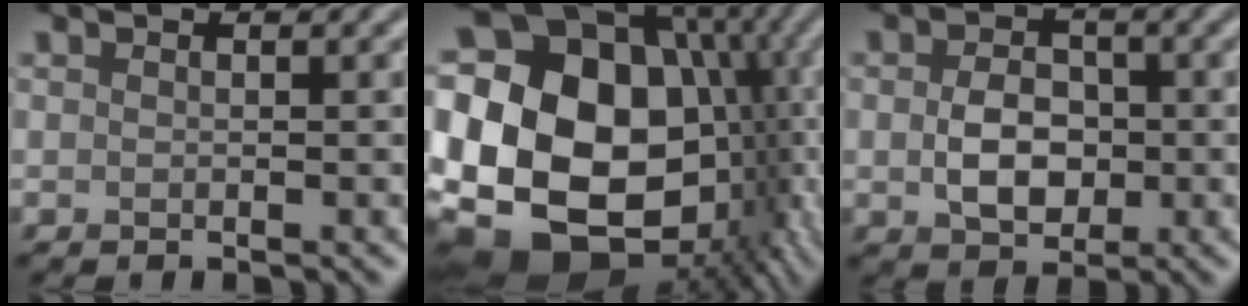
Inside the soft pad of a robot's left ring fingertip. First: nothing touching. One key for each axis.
{"total": 21.0, "fx": -1.8, "fy": 16.1, "fz": 13.4, "tx": -0.224, "ty": 0.010, "tz": -0.017}
{"total": 4.4, "fx": -0.3, "fy": 3.1, "fz": 3.0, "tx": -0.056, "ty": -0.002, "tz": -0.008}